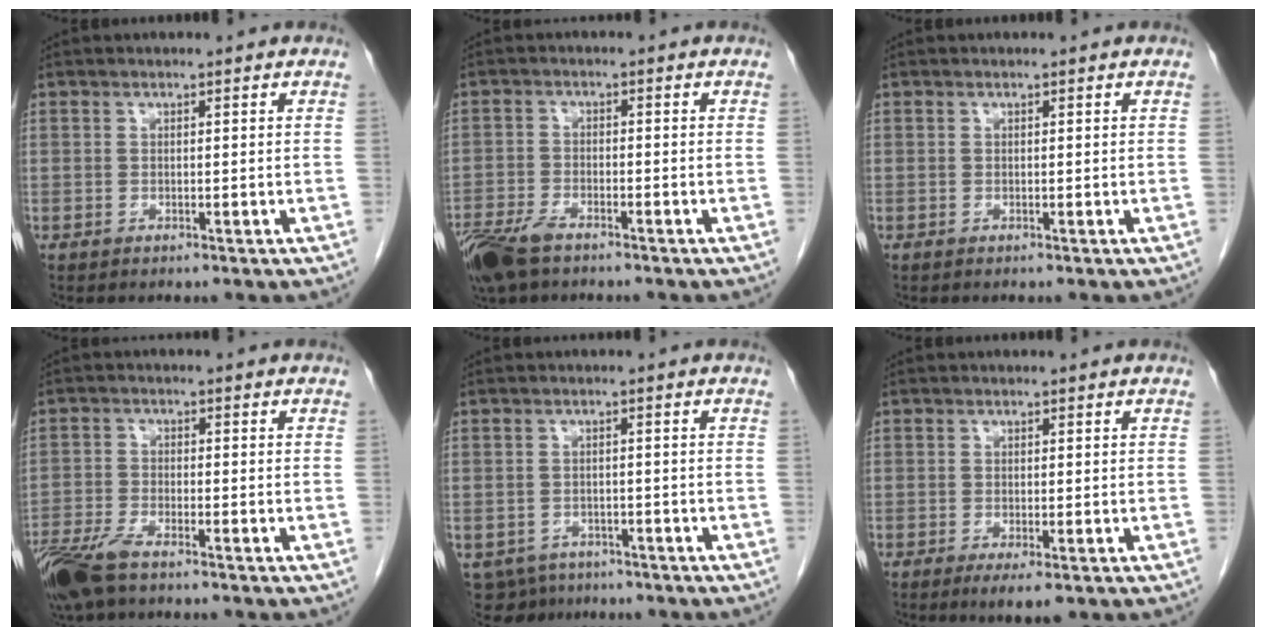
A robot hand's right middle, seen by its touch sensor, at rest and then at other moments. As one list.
[{"total": 7.6, "force": [-5.7, 2.8, 4.3], "torque": [-0.085, -0.013, -0.106]}, {"total": 0.0}, {"total": 7.8, "force": [-5.9, 1.9, 4.7], "torque": [-0.096, -0.018, -0.113]}, {"total": 6.6, "force": [-5.0, 4.3, 0.8], "torque": [-0.014, 0.001, -0.068]}, {"total": 3.0, "force": [-1.6, 0.7, 2.4], "torque": [-0.034, -0.006, -0.021]}]